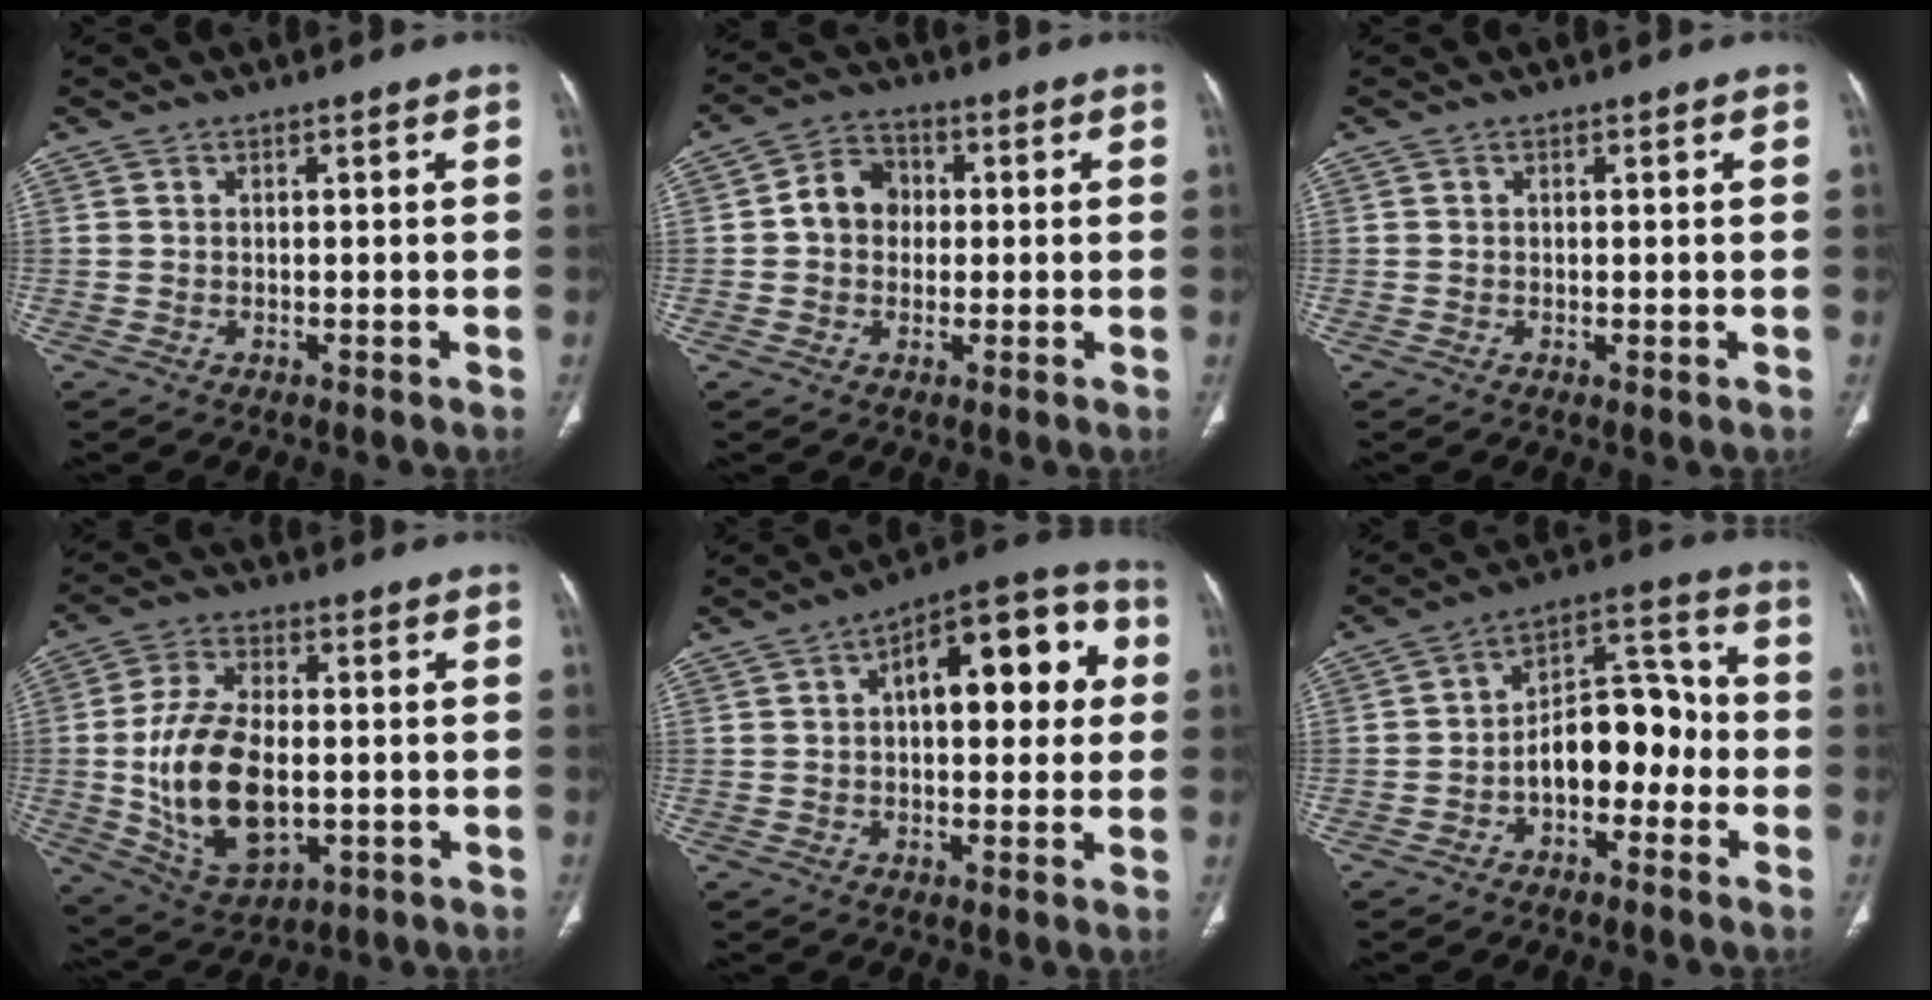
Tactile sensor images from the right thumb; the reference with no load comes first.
{"total": 6.9, "force": [0.4, 5.8, 3.6], "torque": [-0.038, 0.017, -0.003]}
{"total": 0.6, "force": [0.0, 0.2, 0.5], "torque": [-0.013, -0.005, 0.001]}
{"total": 17.0, "force": [-1.3, 9.6, 14.0], "torque": [-0.258, -0.003, -0.009]}
{"total": 16.7, "force": [3.6, 8.0, 14.3], "torque": [-0.148, 0.028, 0.042]}
{"total": 11.8, "force": [-2.9, 7.3, 8.8], "torque": [-0.098, 0.053, -0.056]}